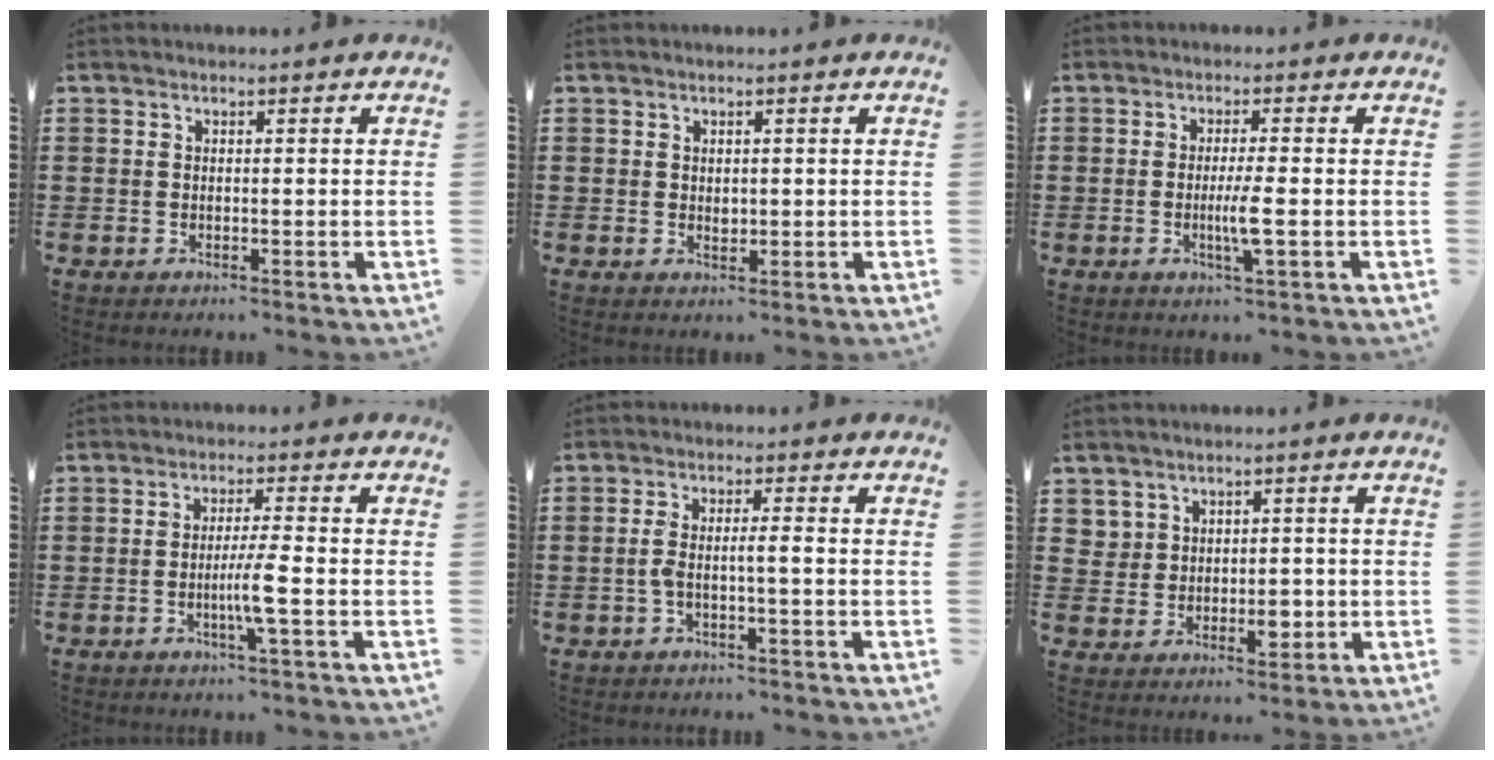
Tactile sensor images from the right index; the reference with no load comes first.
{"total": 1.0, "force": [0.2, 0.8, 0.5], "torque": [-0.011, 0.005, 0.004]}
{"total": 3.9, "force": [-0.9, 0.0, 3.8], "torque": [-0.073, -0.011, -0.021]}
{"total": 4.6, "force": [-1.3, -0.5, 4.3], "torque": [-0.083, -0.014, -0.029]}
{"total": 3.0, "force": [-1.0, 0.0, 2.9], "torque": [-0.068, -0.008, -0.024]}
{"total": 3.8, "force": [0.7, 3.2, 2.0], "torque": [-0.040, 0.005, 0.011]}